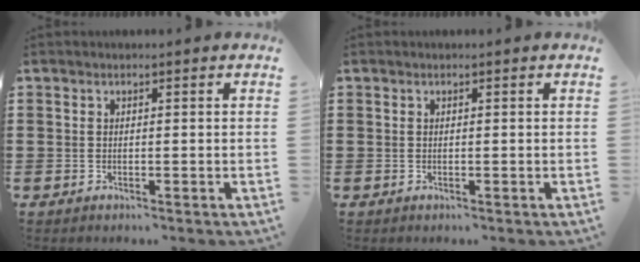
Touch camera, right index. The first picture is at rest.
{"total": 0.0}